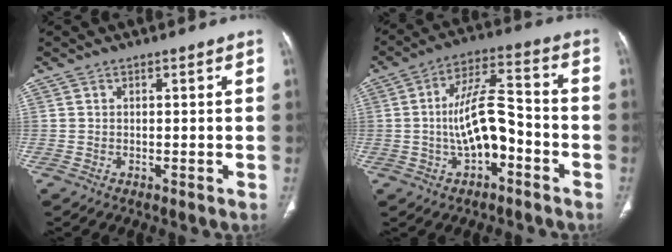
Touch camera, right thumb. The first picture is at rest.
{"total": 11.5, "force": [-2.7, 5.2, 9.9], "torque": [-0.170, 0.046, -0.051]}